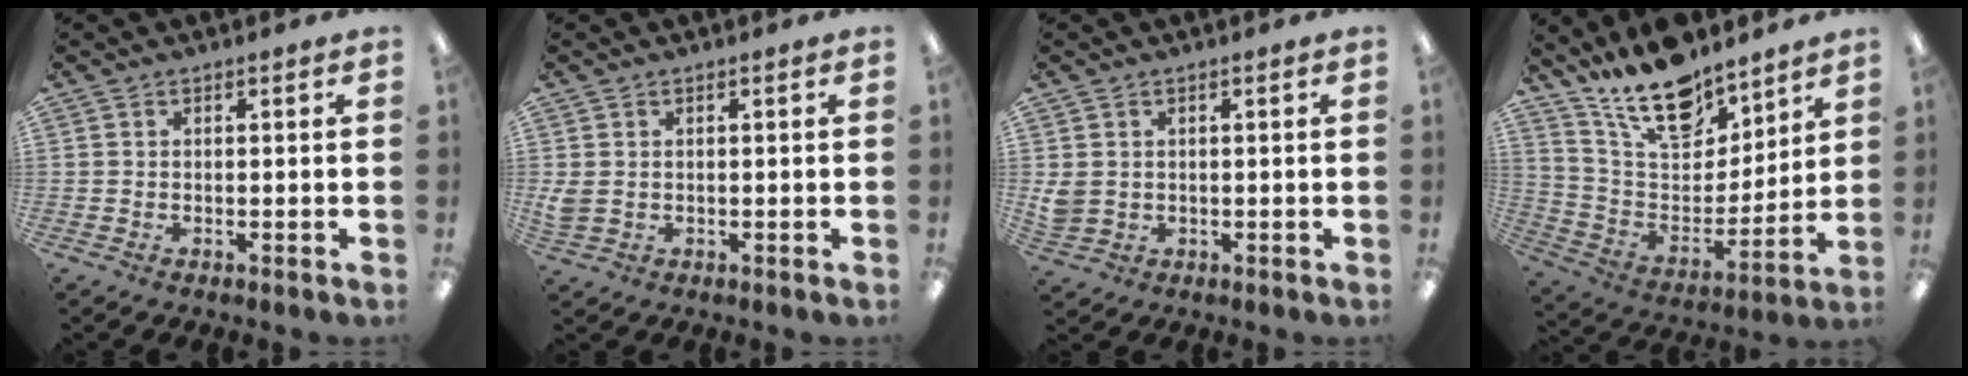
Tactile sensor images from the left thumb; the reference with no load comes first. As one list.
[{"total": 2.3, "force": [0.6, 1.7, 1.4], "torque": [-0.028, 0.003, 0.011]}, {"total": 2.9, "force": [0.9, 2.5, 1.3], "torque": [-0.027, 0.003, 0.019]}, {"total": 18.5, "force": [14.6, 7.7, 8.3], "torque": [-0.157, -0.092, 0.260]}]